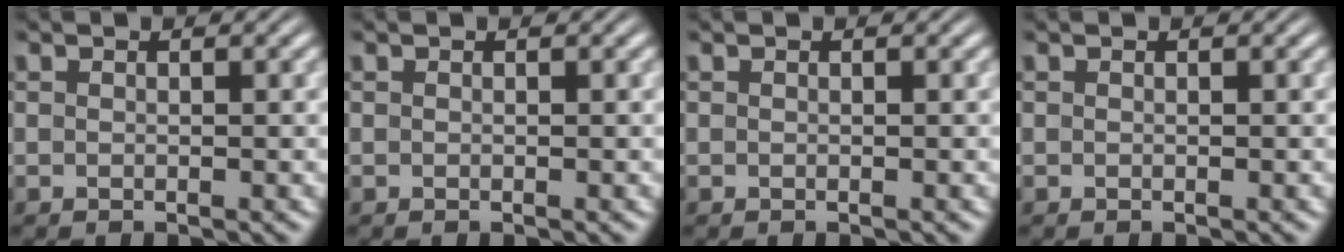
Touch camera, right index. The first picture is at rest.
{"total": 0.0}
{"total": 0.0}
{"total": 0.0}